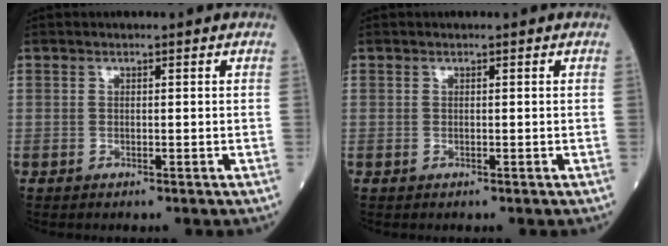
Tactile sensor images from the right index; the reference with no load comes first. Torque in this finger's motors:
{"motor_torque": [0.03, 0.01, 0.01, -0.01]}